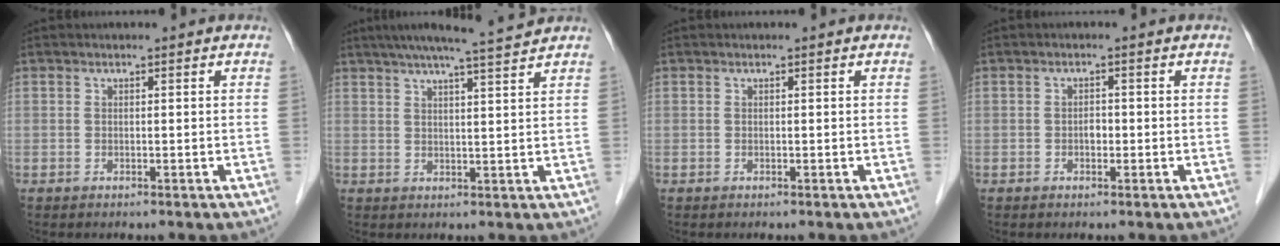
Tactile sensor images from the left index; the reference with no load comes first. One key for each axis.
{"total": 8.6, "fx": 7.5, "fy": -1.3, "fz": 4.0, "tx": -0.064, "ty": 0.004, "tz": 0.102}
{"total": 0.0}
{"total": 1.4, "fx": -0.7, "fy": 0.8, "fz": 0.9, "tx": -0.012, "ty": 0.000, "tz": -0.015}